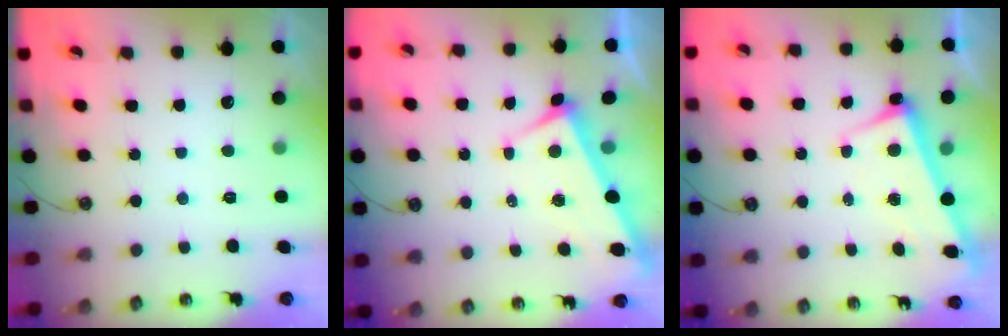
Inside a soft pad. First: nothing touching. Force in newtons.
{"total": 3.8, "press": 3.8, "slide": 0.2}
{"total": 3.4, "press": 3.3, "slide": 0.7}